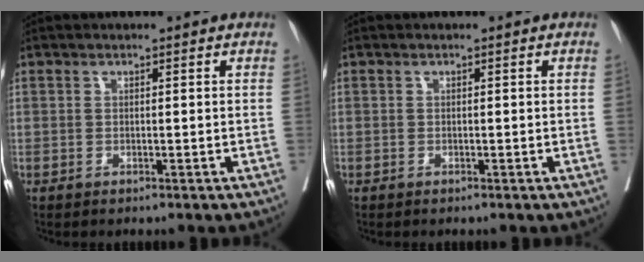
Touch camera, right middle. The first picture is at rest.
{"total": 0.0}